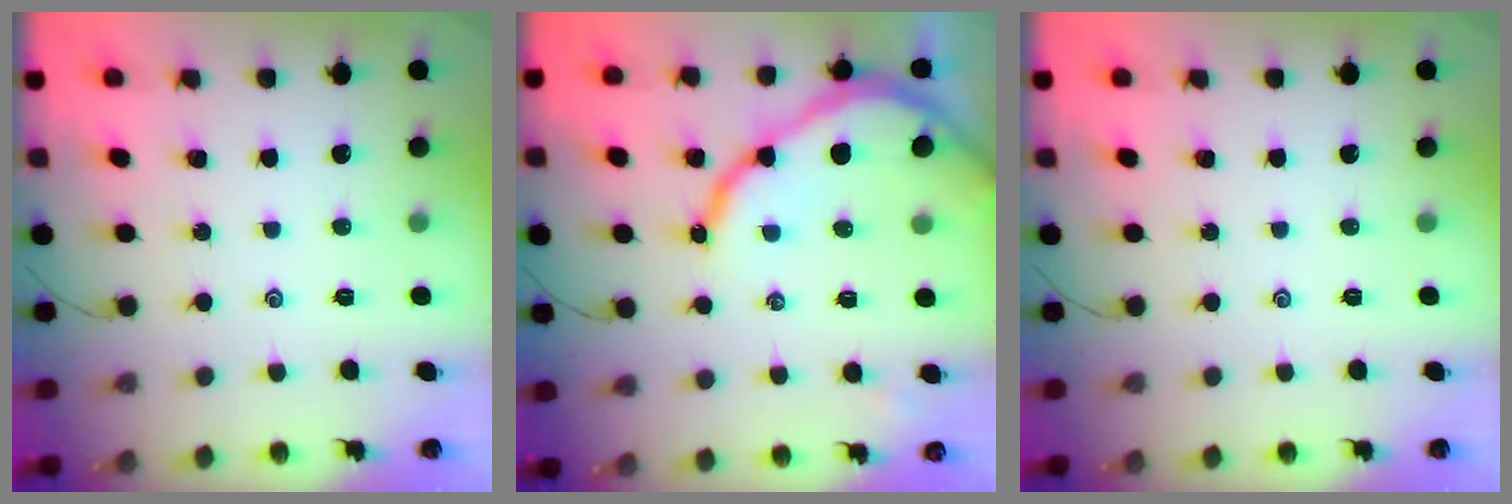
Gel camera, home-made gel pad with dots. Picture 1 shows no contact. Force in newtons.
{"total": 11.8, "press": 11.7, "slide": 1.5}
{"total": 0.0}